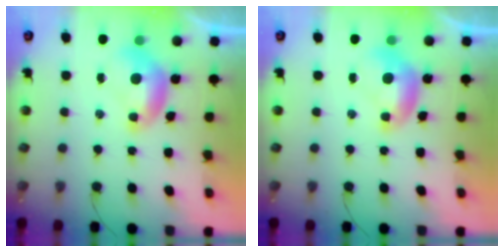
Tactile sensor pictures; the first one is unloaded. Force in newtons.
{"total": 0.0}